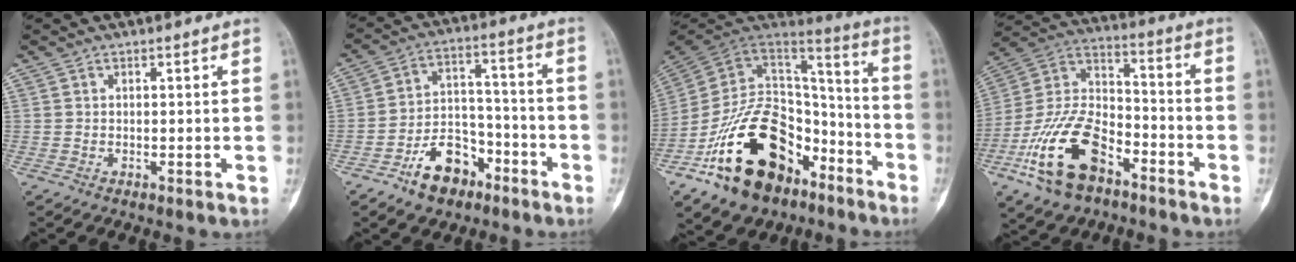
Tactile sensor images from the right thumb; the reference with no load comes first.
{"total": 11.2, "force": [-6.9, 6.8, 5.6], "torque": [-0.068, 0.066, -0.116]}
{"total": 29.0, "force": [-14.9, 17.6, 17.6], "torque": [-0.325, 0.080, -0.246]}
{"total": 19.2, "force": [-9.9, 10.3, 12.9], "torque": [-0.247, 0.066, -0.187]}